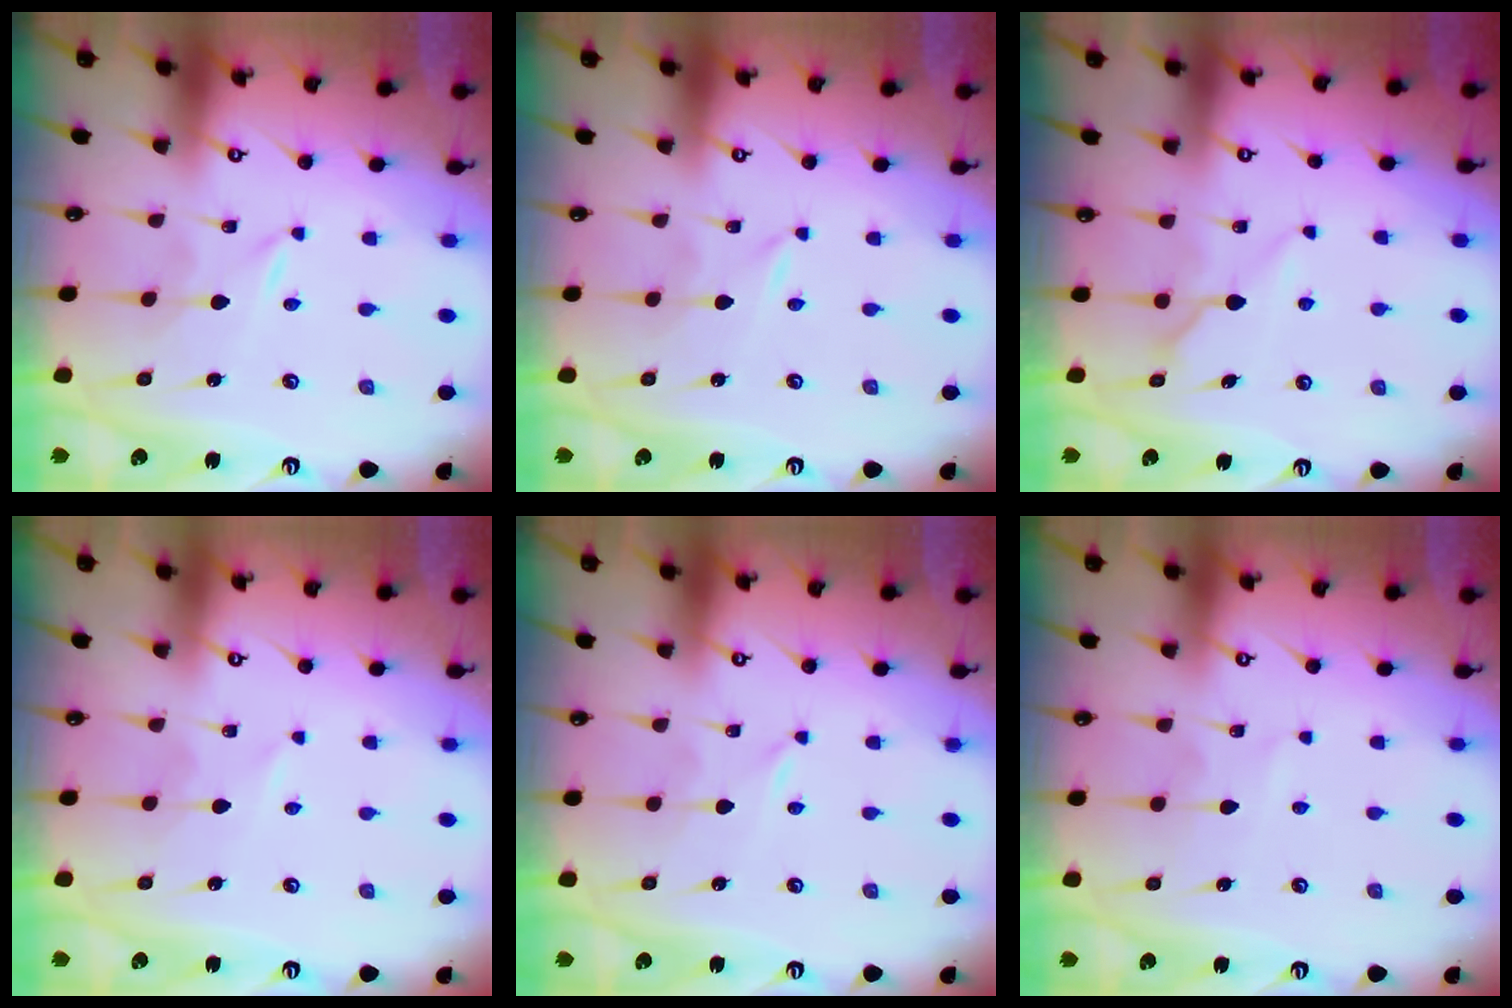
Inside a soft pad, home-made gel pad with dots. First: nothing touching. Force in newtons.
{"total": 0.0}
{"total": 6.7, "press": 6.7, "slide": 0.2}
{"total": 1.7, "press": 1.7, "slide": 0.3}
{"total": 0.0}
{"total": 3.0, "press": 3.0, "slide": 0.4}